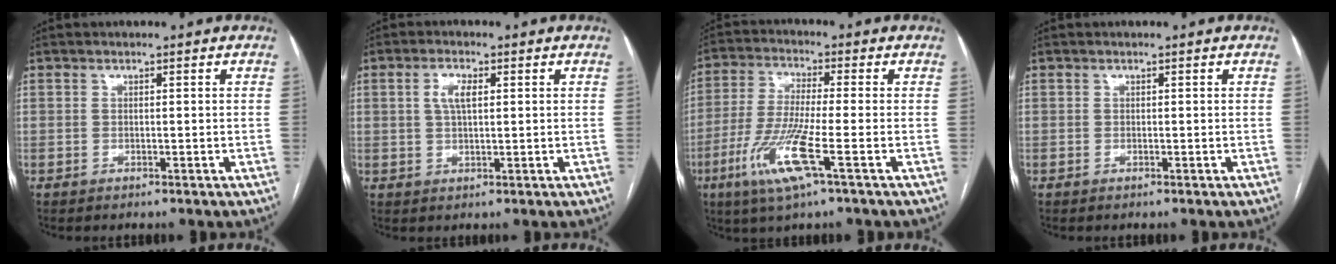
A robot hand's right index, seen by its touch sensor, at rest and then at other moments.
{"total": 3.5, "force": [1.0, 1.2, 3.1], "torque": [-0.065, 0.006, 0.020]}
{"total": 10.2, "force": [-4.2, 0.1, 9.3], "torque": [-0.196, -0.020, -0.087]}
{"total": 0.0}